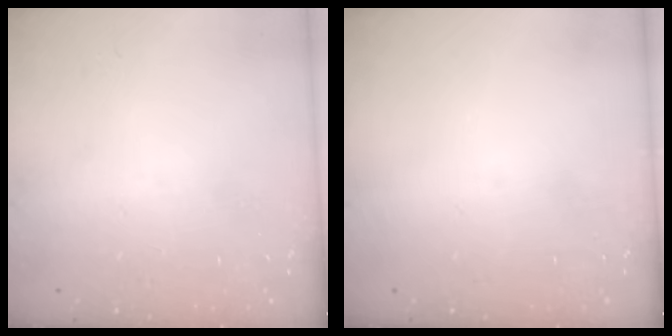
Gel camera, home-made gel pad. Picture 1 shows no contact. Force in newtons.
{"total": 0.0}